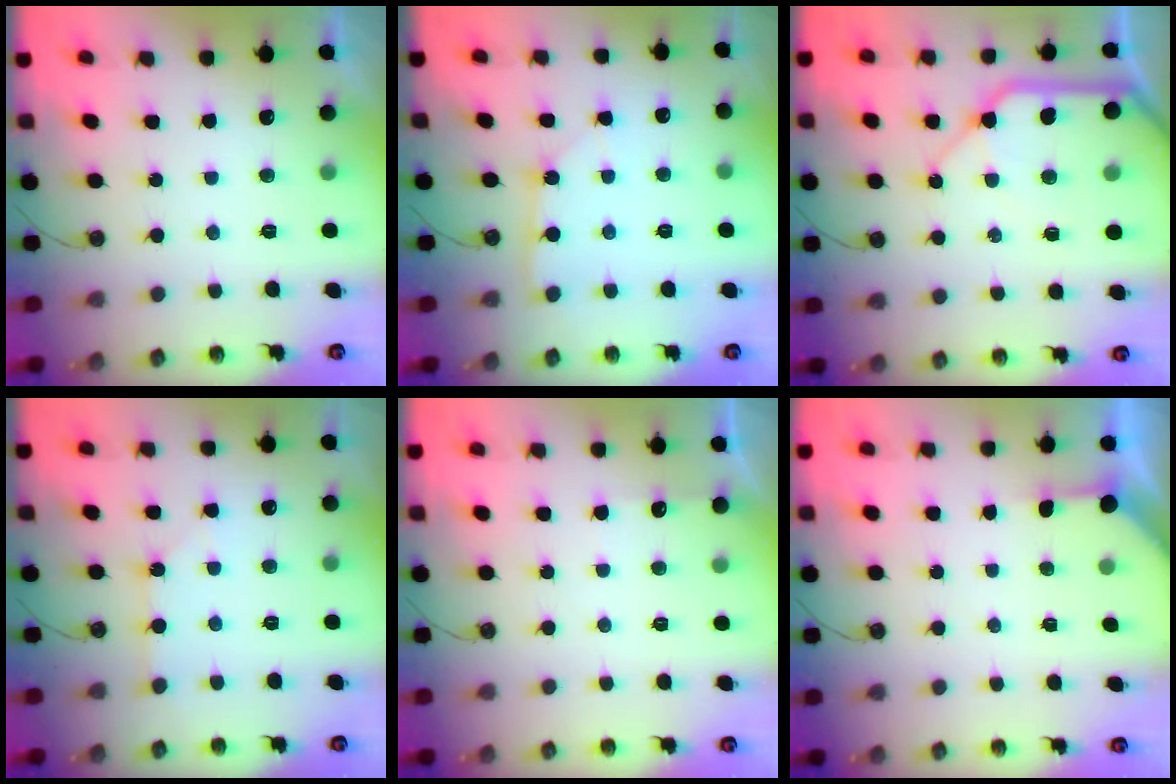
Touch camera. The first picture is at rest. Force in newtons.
{"total": 2.0, "press": 2.0, "slide": 0.3}
{"total": 16.8, "press": 16.6, "slide": 2.4}
{"total": 0.9, "press": 0.8, "slide": 0.2}
{"total": 3.8, "press": 3.8, "slide": 0.6}
{"total": 2.1, "press": 2.1, "slide": 0.3}